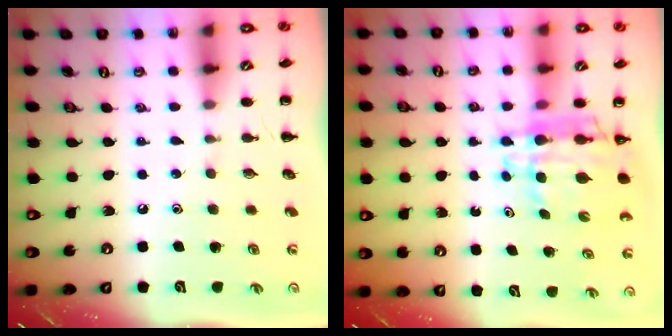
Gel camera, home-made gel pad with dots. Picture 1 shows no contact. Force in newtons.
{"total": 8.5, "press": 7.9, "slide": 3.0}